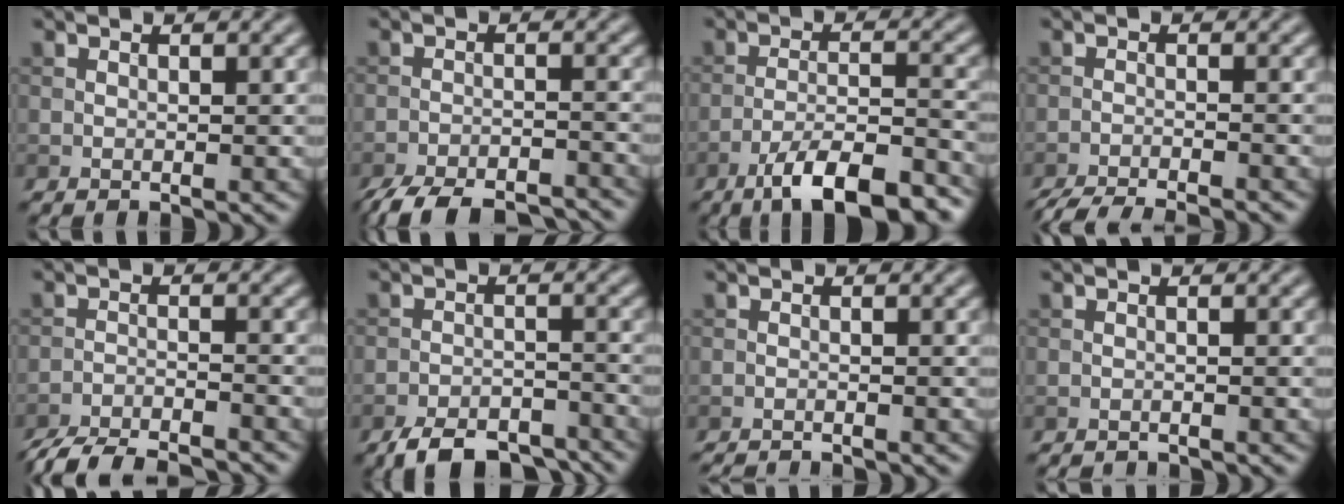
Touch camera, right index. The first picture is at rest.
{"total": 8.8, "force": [-8.1, 1.9, 3.1], "torque": [-0.053, -0.019, -0.125]}
{"total": 9.3, "force": [-6.5, 2.5, 6.2], "torque": [-0.096, 0.002, -0.110]}
{"total": 6.4, "force": [-5.9, 0.8, 2.2], "torque": [-0.039, -0.017, -0.095]}
{"total": 7.9, "force": [-7.5, 1.3, 2.4], "torque": [-0.046, -0.018, -0.122]}
{"total": 6.5, "force": [-5.3, 2.3, 2.9], "torque": [-0.041, -0.008, -0.093]}
{"total": 2.3, "force": [-2.2, 0.2, 0.6], "torque": [-0.013, -0.006, -0.038]}
{"total": 1.2, "force": [-1.1, 0.1, 0.1], "torque": [0.002, -0.004, -0.020]}